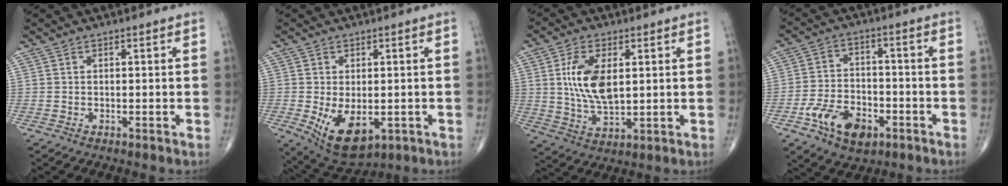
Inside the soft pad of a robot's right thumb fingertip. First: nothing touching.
{"total": 9.8, "force": [-2.3, 5.5, 7.7], "torque": [-0.120, -0.015, -0.018]}
{"total": 10.9, "force": [2.1, 5.5, 9.1], "torque": [-0.174, -0.014, 0.046]}
{"total": 11.1, "force": [-5.2, 6.8, 7.1], "torque": [-0.110, 0.024, -0.089]}